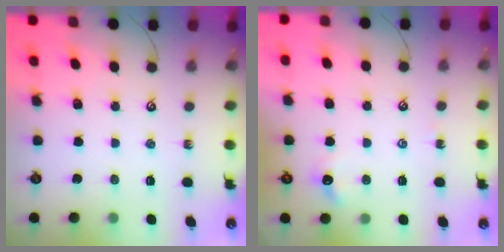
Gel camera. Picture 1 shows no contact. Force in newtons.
{"total": 2.0, "press": 2.0, "slide": 0.5}